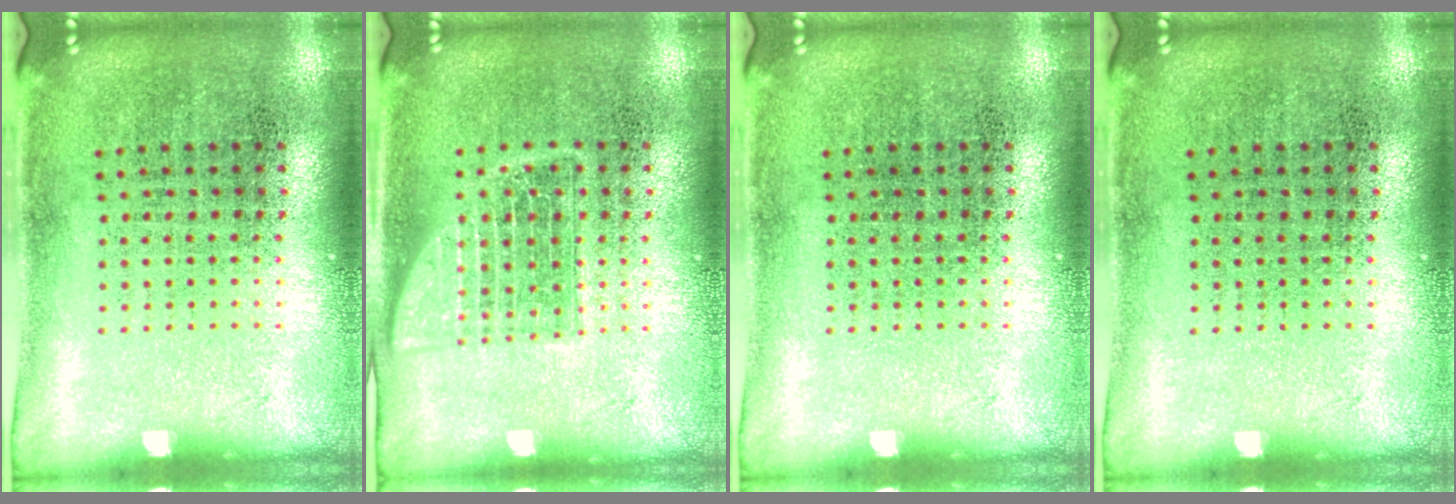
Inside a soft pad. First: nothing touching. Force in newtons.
{"total": 1.3, "press": 1.3, "slide": 0.3}
{"total": 0.0}
{"total": 0.0}